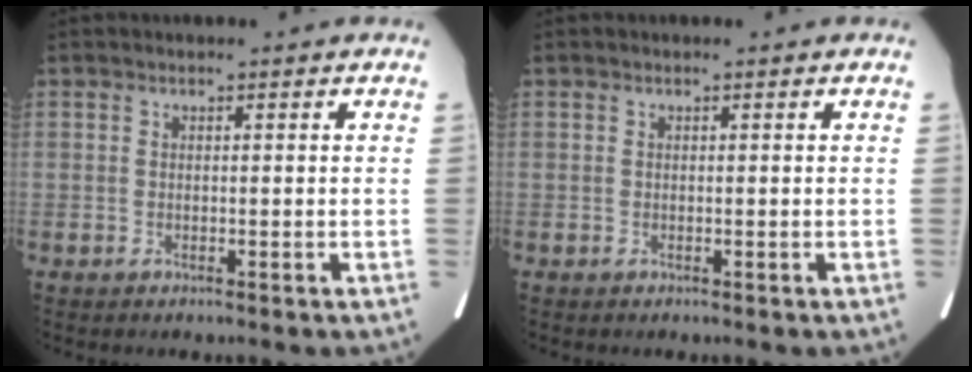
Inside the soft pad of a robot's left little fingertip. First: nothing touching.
{"total": 0.0}